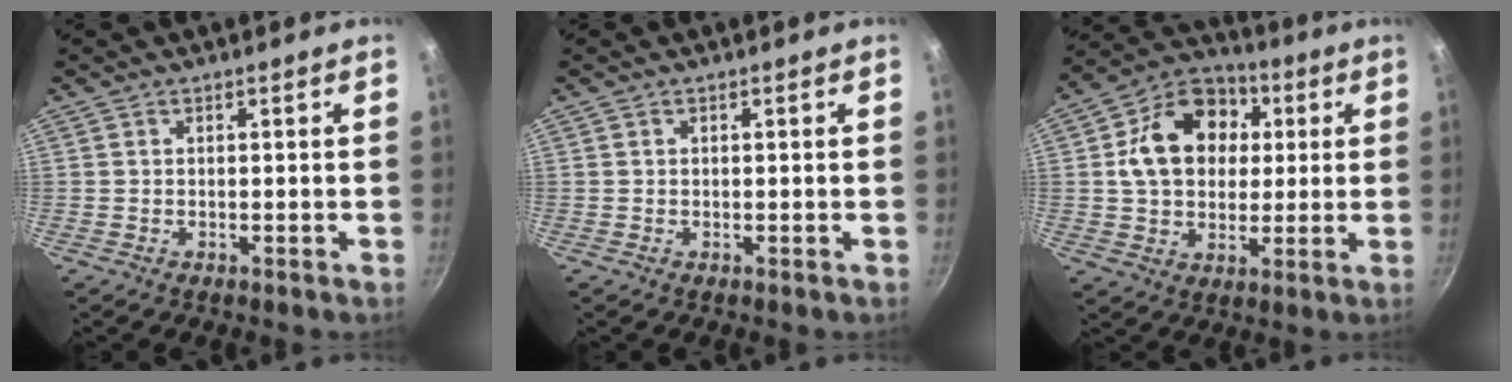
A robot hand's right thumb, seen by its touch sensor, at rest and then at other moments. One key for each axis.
{"total": 0.0}
{"total": 16.6, "fx": 3.2, "fy": 12.9, "fz": 10.0, "tx": -0.138, "ty": 0.020, "tz": 0.042}